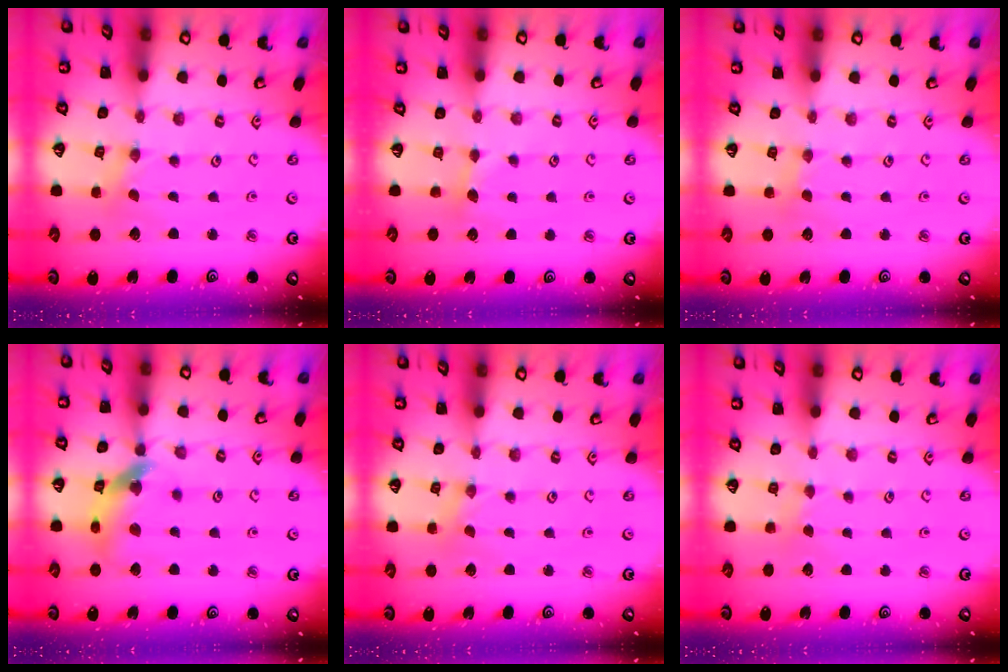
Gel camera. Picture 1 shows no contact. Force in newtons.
{"total": 2.9, "press": 2.9, "slide": 0.4}
{"total": 1.9, "press": 1.8, "slide": 0.4}
{"total": 12.5, "press": 12.5, "slide": 1.4}
{"total": 0.0}
{"total": 2.2, "press": 2.2, "slide": 0.3}